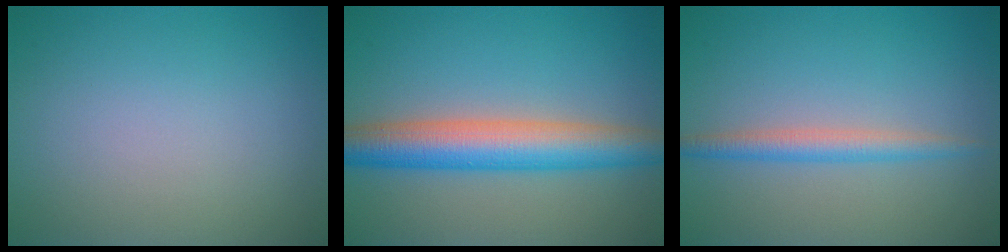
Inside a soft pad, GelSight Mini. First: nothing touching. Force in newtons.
{"total": 6.9, "press": 6.8, "slide": 0.3}
{"total": 2.3, "press": 2.3, "slide": 0.1}